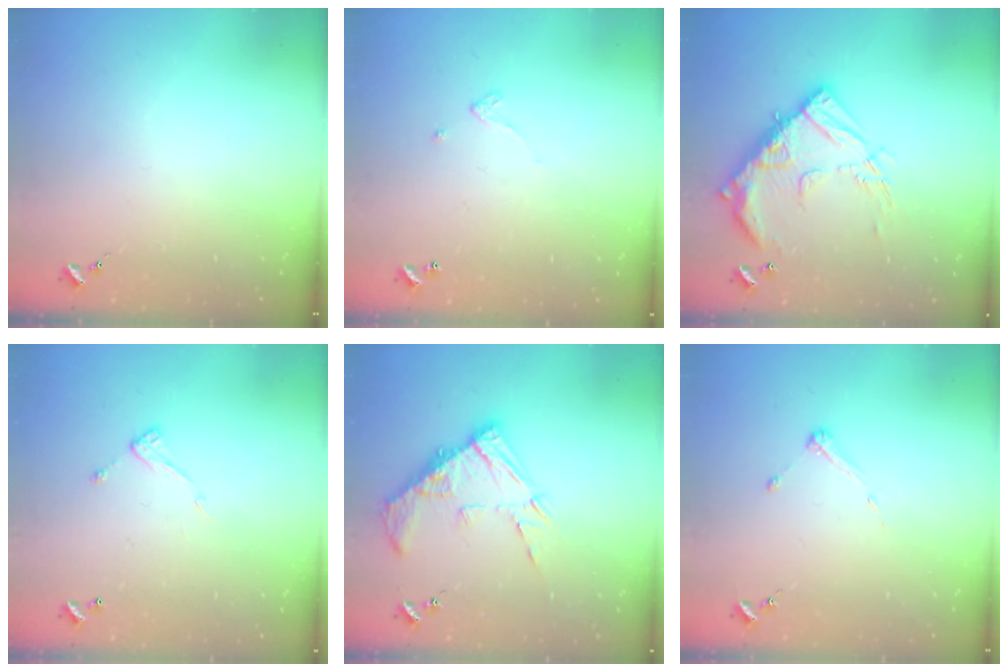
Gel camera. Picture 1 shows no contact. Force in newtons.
{"total": 2.6, "press": 2.6, "slide": 0.2}
{"total": 17.8, "press": 17.7, "slide": 1.9}
{"total": 7.5, "press": 7.4, "slide": 0.4}
{"total": 13.3, "press": 13.2, "slide": 1.2}
{"total": 3.2, "press": 3.2, "slide": 0.4}